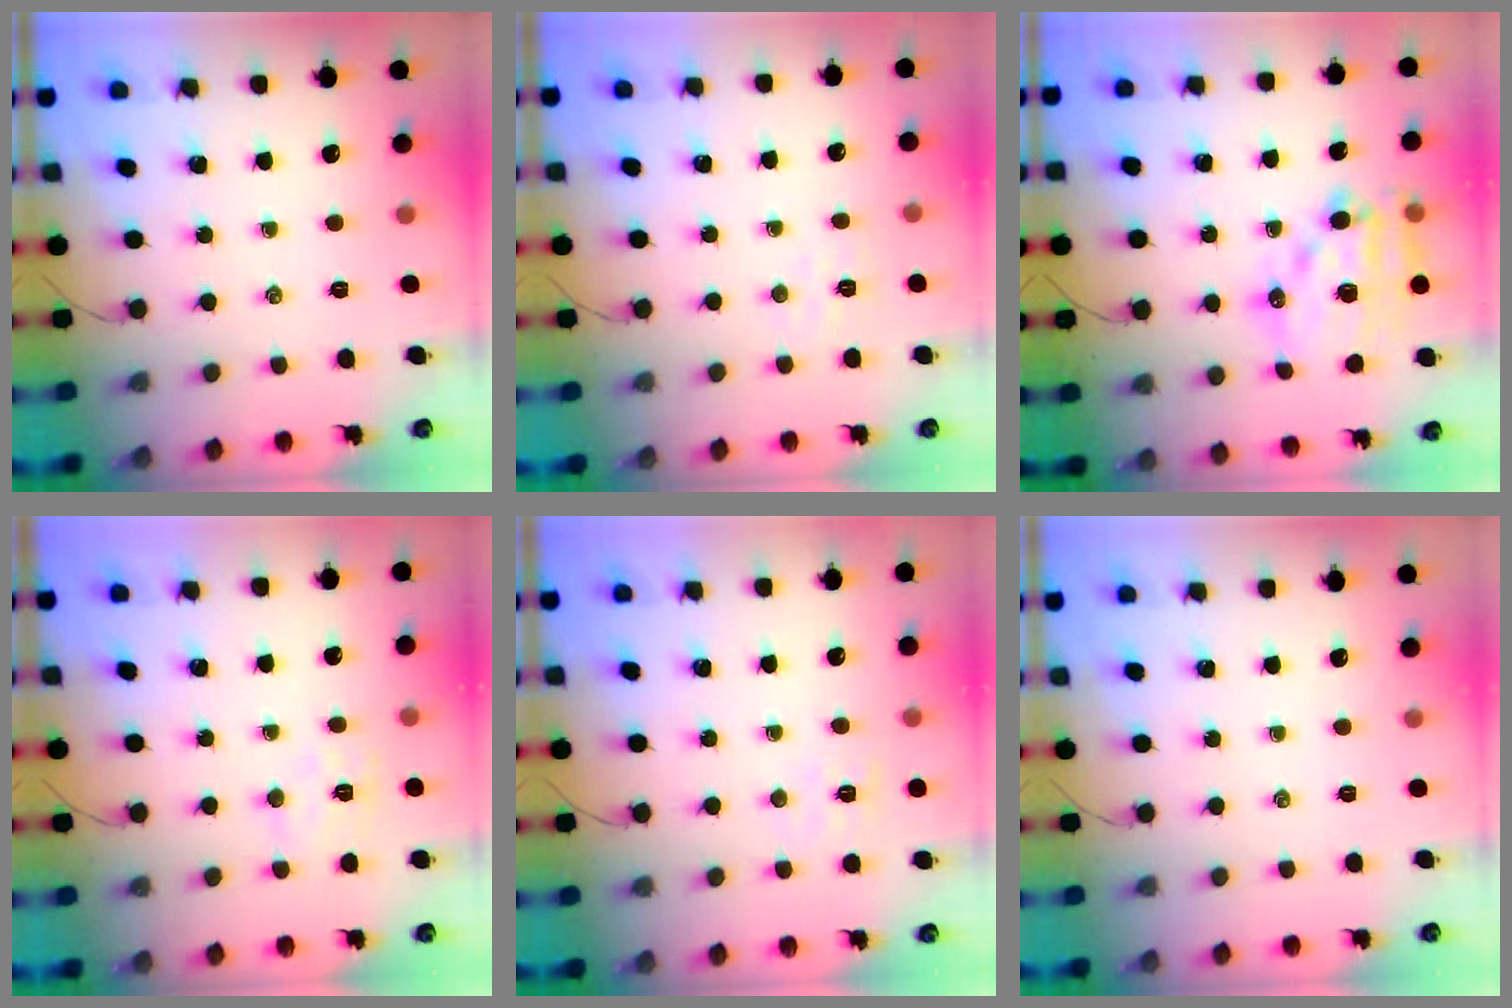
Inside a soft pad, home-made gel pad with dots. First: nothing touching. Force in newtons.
{"total": 3.7, "press": 3.6, "slide": 0.9}
{"total": 16.9, "press": 16.5, "slide": 3.5}
{"total": 6.7, "press": 6.6, "slide": 0.9}
{"total": 5.8, "press": 5.6, "slide": 1.4}
{"total": 0.0}